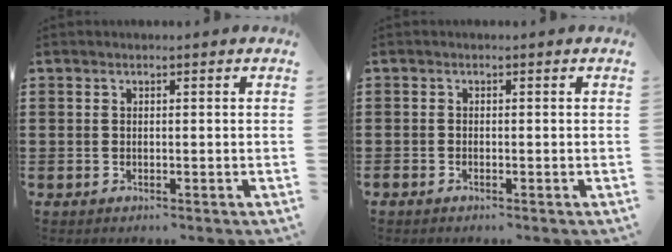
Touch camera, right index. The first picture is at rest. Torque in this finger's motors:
{"motor_torque": [-0.74, 1.39, 0.00, -0.01]}